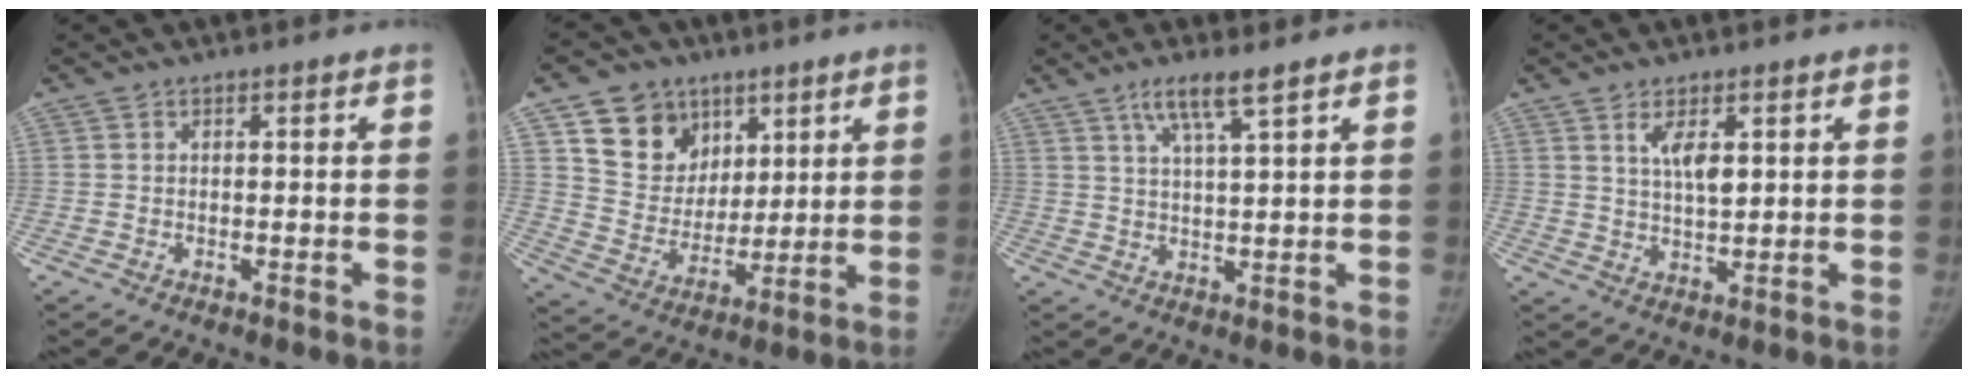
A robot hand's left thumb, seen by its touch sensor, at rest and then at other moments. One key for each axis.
{"total": 13.3, "fx": 7.1, "fy": 10.5, "fz": 4.0, "tx": -0.029, "ty": -0.036, "tz": 0.135}
{"total": 5.7, "fx": 3.7, "fy": 0.4, "fz": 4.3, "tx": -0.085, "ty": -0.016, "tz": 0.076}
{"total": 4.7, "fx": 2.1, "fy": 1.8, "fz": 3.8, "tx": -0.061, "ty": -0.015, "tz": 0.041}